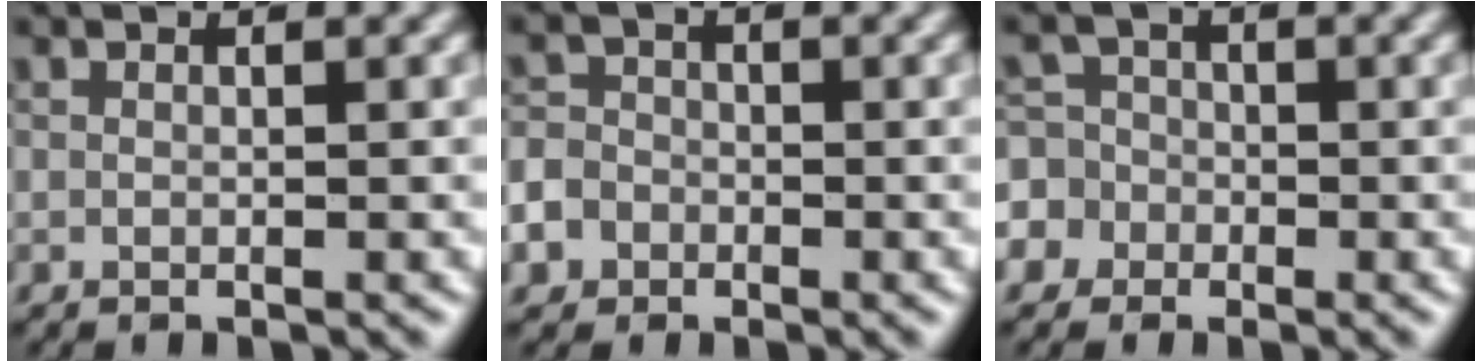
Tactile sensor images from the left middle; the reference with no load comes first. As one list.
[{"total": 5.7, "force": [-3.4, 4.4, 1.2], "torque": [-0.026, -0.010, -0.073]}, {"total": 6.5, "force": [-2.4, 5.9, 1.3], "torque": [-0.039, 0.021, -0.075]}]